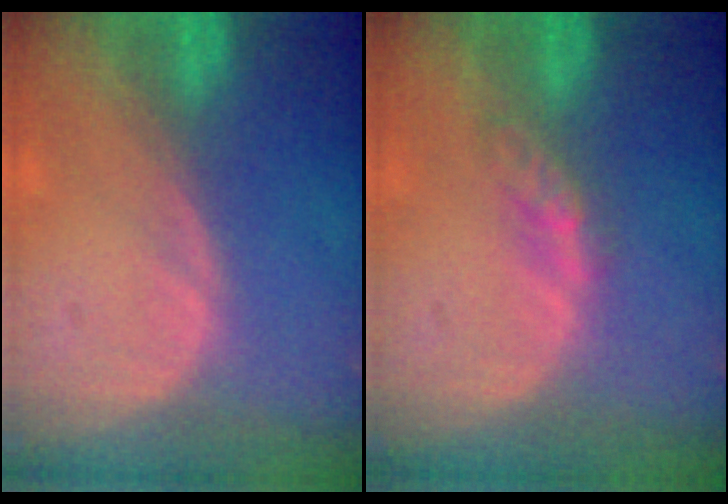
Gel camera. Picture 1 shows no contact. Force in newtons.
{"total": 2.8, "press": 2.5, "slide": 1.2}